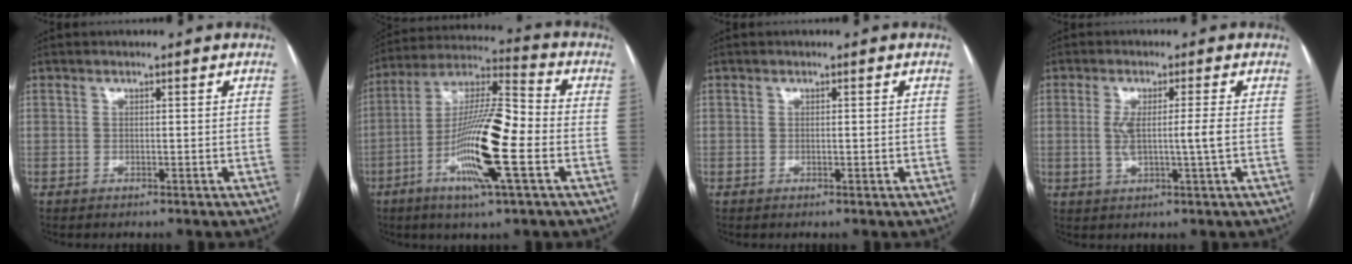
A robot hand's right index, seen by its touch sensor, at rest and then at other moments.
{"total": 16.4, "force": [-4.7, 1.2, 15.6], "torque": [-0.299, -0.003, -0.089]}
{"total": 0.7, "force": [-0.1, 0.1, 0.7], "torque": [-0.011, -0.001, 0.000]}
{"total": 5.0, "force": [-0.2, -0.3, 5.0], "torque": [-0.094, -0.003, 0.001]}